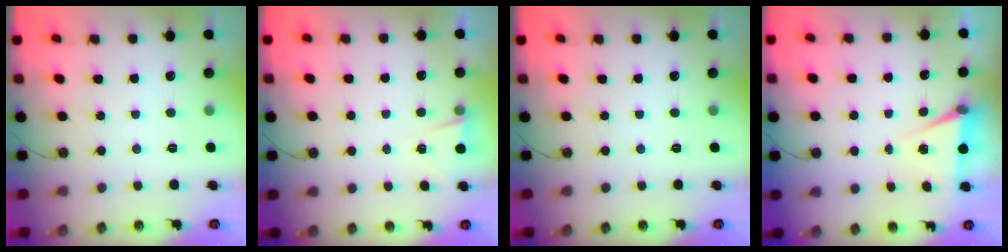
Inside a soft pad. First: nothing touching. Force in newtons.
{"total": 1.5, "press": 1.3, "slide": 0.8}
{"total": 0.0}
{"total": 5.2, "press": 2.6, "slide": 4.5}